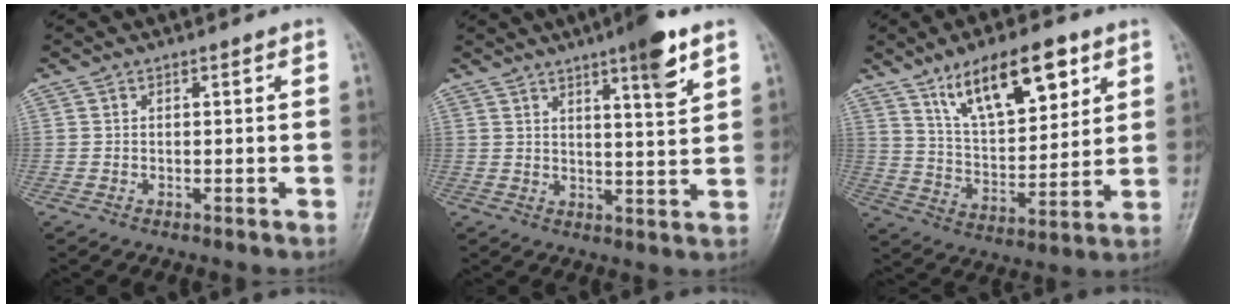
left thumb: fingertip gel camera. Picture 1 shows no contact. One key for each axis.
{"total": 8.3, "fx": 5.0, "fy": 1.1, "fz": 6.6, "tx": -0.090, "ty": -0.028, "tz": 0.072}
{"total": 15.9, "fx": 9.0, "fy": 6.7, "fz": 11.3, "tx": -0.151, "ty": -0.040, "tz": 0.160}